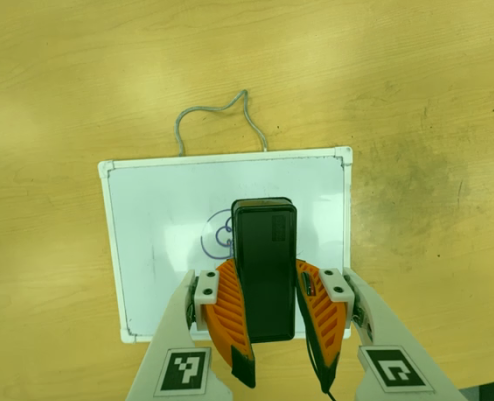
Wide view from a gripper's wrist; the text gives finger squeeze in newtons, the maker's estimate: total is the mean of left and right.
{"total": 8.6, "left": 7.3, "right": 10.0}